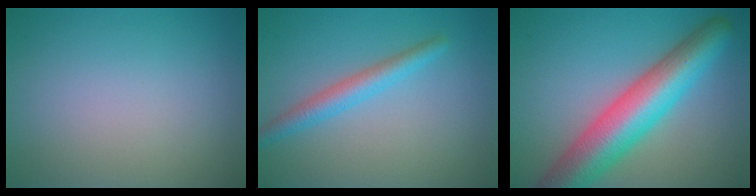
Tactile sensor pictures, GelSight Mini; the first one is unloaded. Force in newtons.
{"total": 2.7, "press": 2.7, "slide": 0.1}
{"total": 9.5, "press": 9.5, "slide": 0.4}